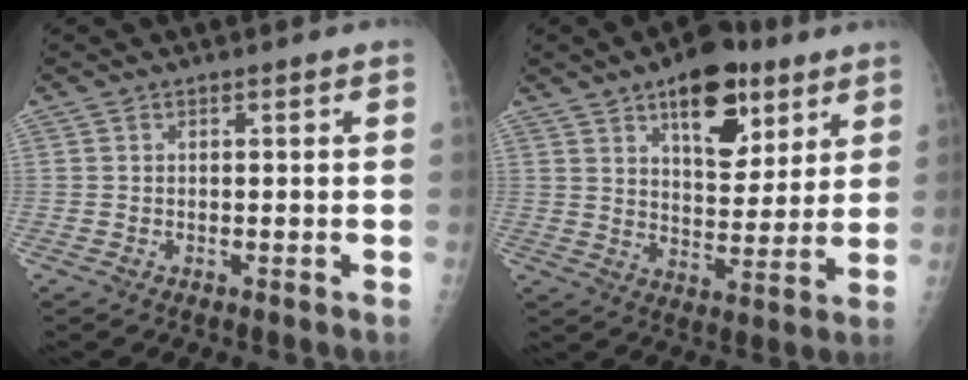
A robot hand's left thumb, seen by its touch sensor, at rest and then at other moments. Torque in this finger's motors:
{"motor_torque": [1.60, 1.45, 1.01, -0.99, 0.14]}